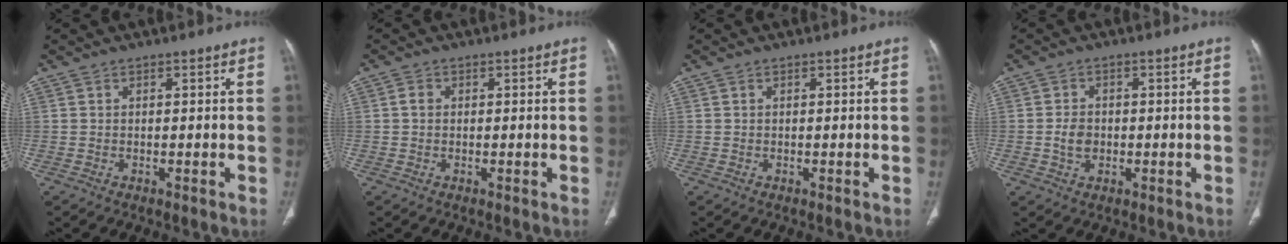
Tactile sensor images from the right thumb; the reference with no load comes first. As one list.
[{"total": 1.3, "force": [0.1, 1.1, 0.8], "torque": [-0.009, 0.002, 0.001]}, {"total": 0.0}, {"total": 3.5, "force": [-0.4, 2.8, 2.1], "torque": [-0.032, 0.006, -0.007]}]